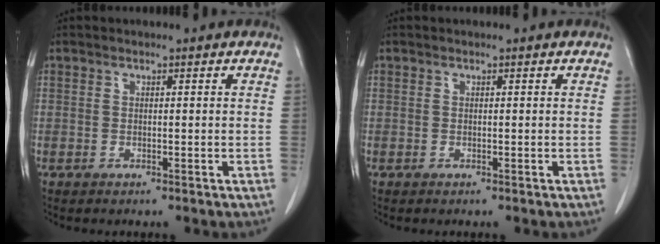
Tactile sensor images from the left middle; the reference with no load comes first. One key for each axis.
{"total": 0.0}